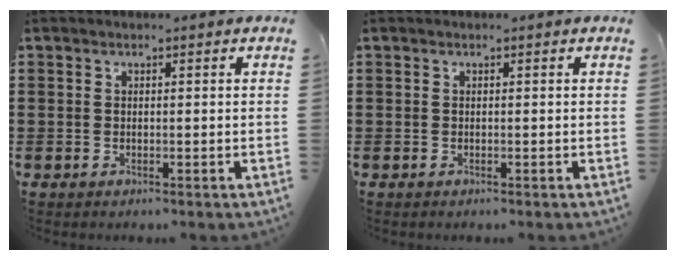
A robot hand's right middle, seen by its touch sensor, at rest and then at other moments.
{"total": 0.0}